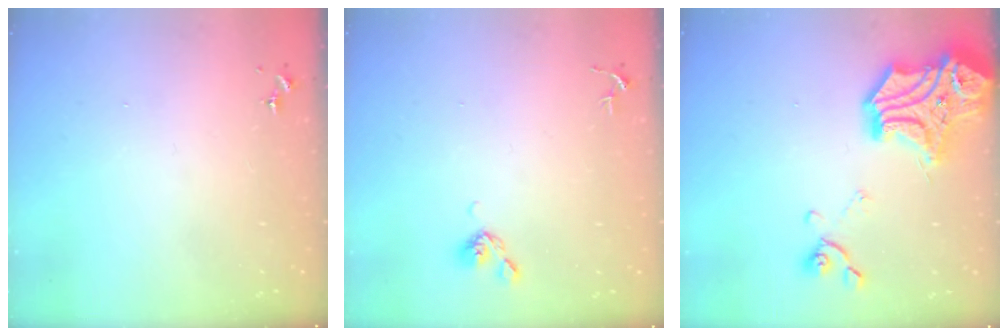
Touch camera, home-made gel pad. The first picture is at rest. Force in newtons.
{"total": 5.0, "press": 4.9, "slide": 0.8}
{"total": 23.2, "press": 23.1, "slide": 2.7}